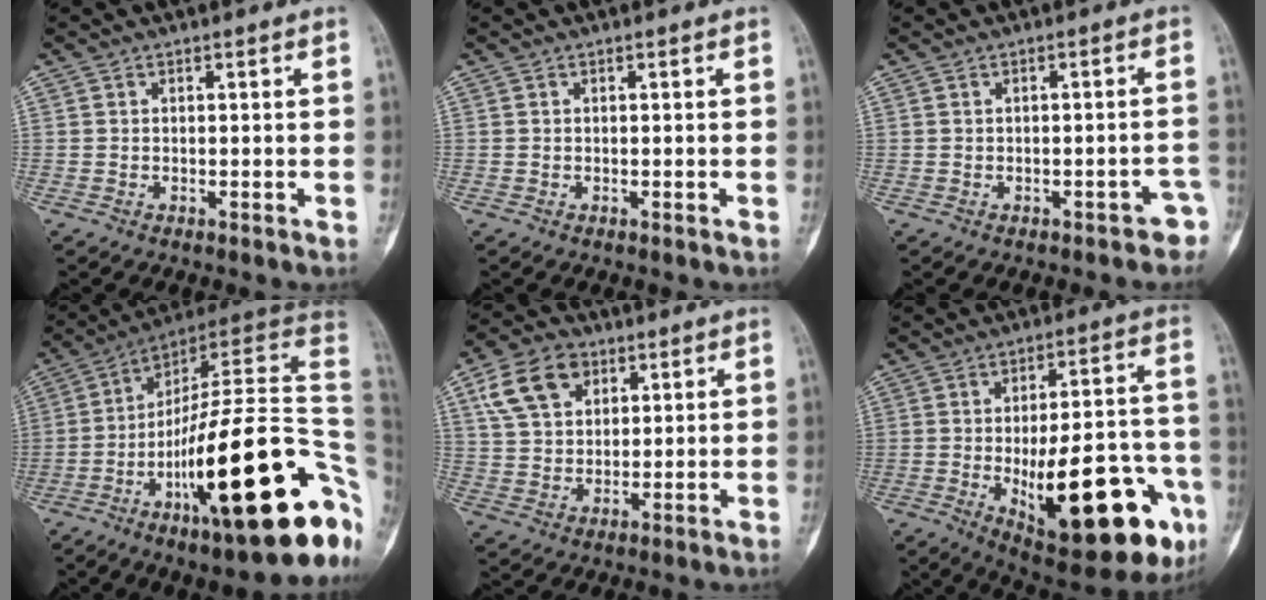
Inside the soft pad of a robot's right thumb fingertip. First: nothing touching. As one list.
[{"total": 0.0}, {"total": 2.9, "force": [-2.1, 1.4, 1.4], "torque": [0.002, 0.028, -0.022]}, {"total": 32.1, "force": [-8.1, 7.8, 30.1], "torque": [-0.361, 0.056, -0.123]}, {"total": 11.4, "force": [5.2, 7.8, 6.4], "torque": [-0.095, -0.006, 0.096]}, {"total": 26.4, "force": [-8.4, 9.9, 23.0], "torque": [-0.275, 0.016, -0.095]}]